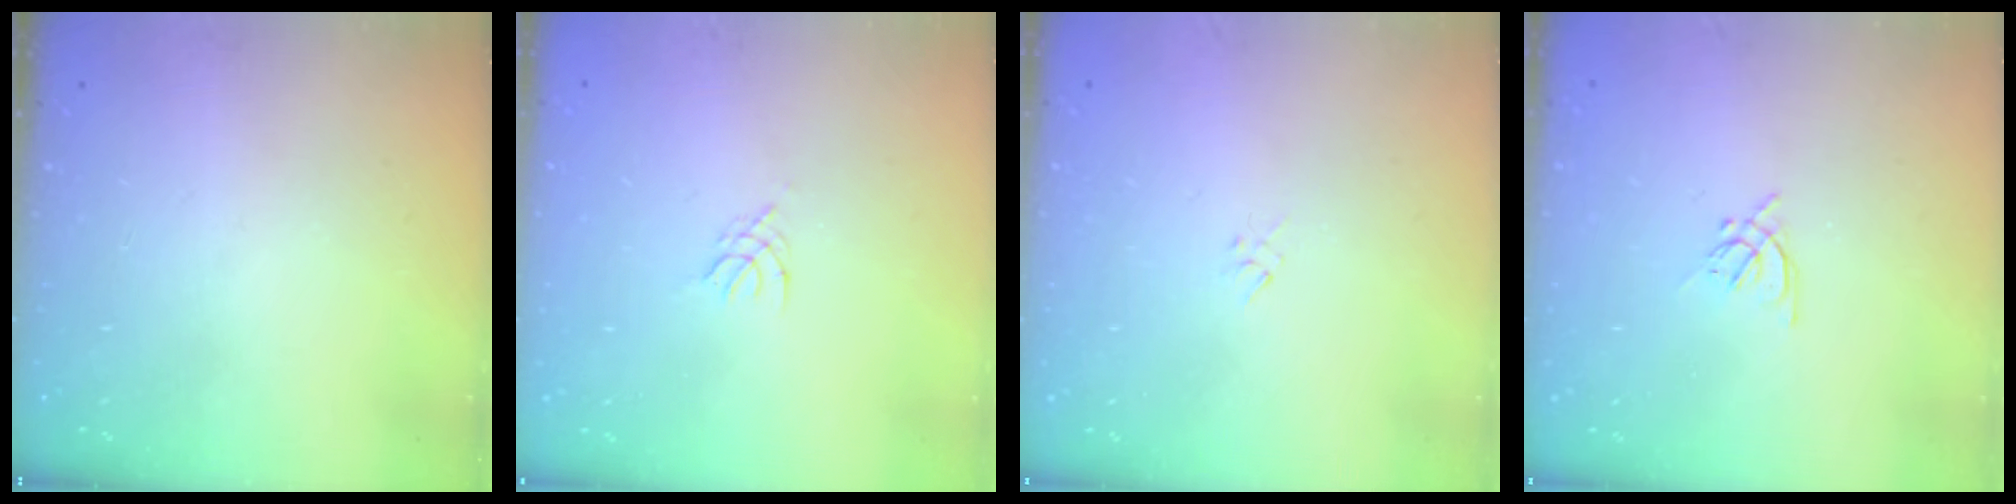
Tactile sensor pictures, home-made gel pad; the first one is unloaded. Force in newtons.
{"total": 1.2, "press": 1.2, "slide": 0.3}
{"total": 2.3, "press": 2.2, "slide": 0.6}
{"total": 2.0, "press": 1.9, "slide": 0.5}